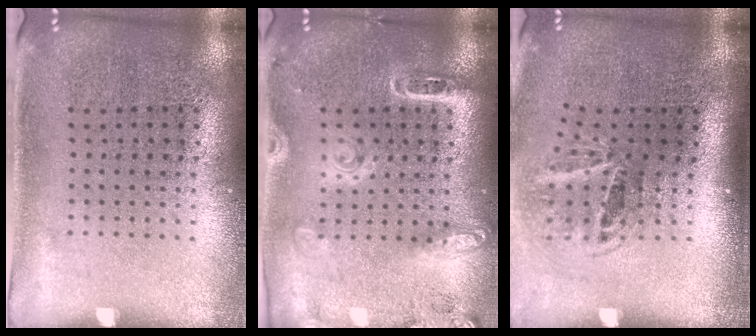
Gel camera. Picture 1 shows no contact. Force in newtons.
{"total": 1.8, "press": 1.7, "slide": 0.7}
{"total": 1.9, "press": 1.2, "slide": 1.5}